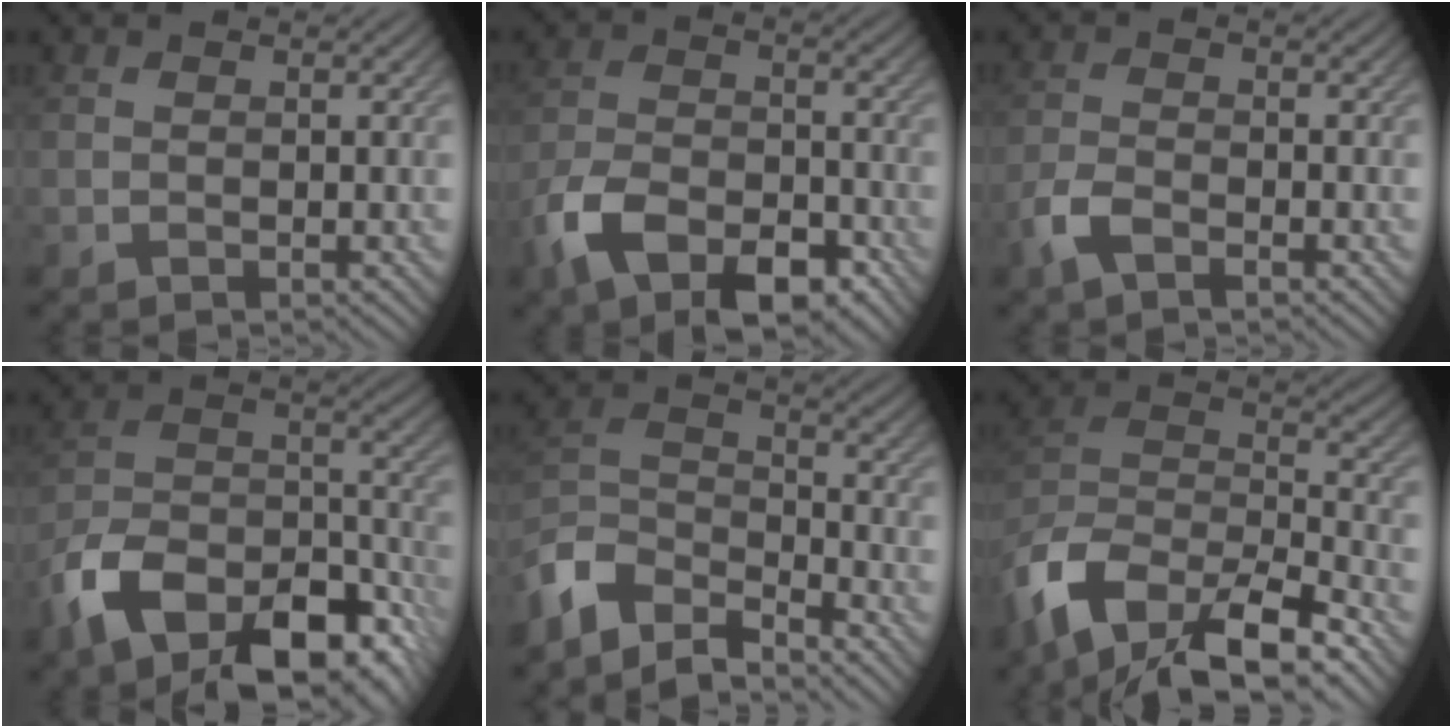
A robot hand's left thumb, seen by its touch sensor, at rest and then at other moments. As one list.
[{"total": 10.0, "force": [-6.0, 5.1, 6.1], "torque": [-0.131, -0.013, -0.117]}, {"total": 3.2, "force": [-2.1, 1.0, 2.1], "torque": [-0.054, -0.001, -0.053]}, {"total": 16.6, "force": [-10.9, 8.4, 9.4], "torque": [-0.196, -0.032, -0.182]}, {"total": 8.1, "force": [-6.9, 2.7, 3.4], "torque": [-0.077, -0.001, -0.147]}, {"total": 14.9, "force": [-9.8, 7.1, 8.7], "torque": [-0.217, -0.023, -0.170]}]